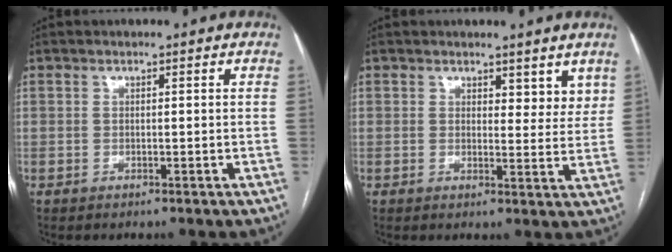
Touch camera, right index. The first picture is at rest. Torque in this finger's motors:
{"motor_torque": [0.03, 0.23, -0.04, 0.00]}